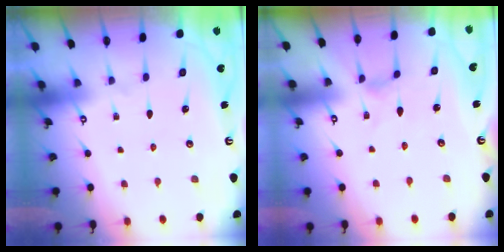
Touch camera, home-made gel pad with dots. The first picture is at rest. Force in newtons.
{"total": 0.0}